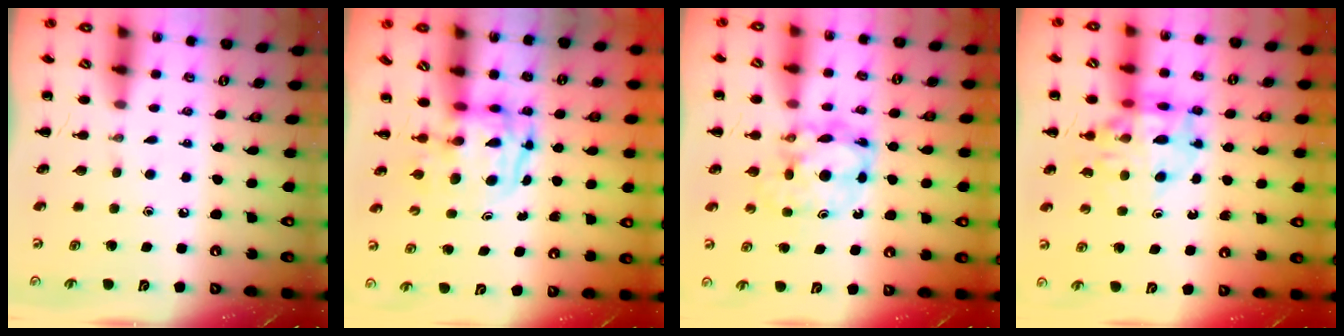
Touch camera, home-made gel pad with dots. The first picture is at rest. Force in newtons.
{"total": 3.7, "press": 3.7, "slide": 0.5}
{"total": 8.0, "press": 7.8, "slide": 1.5}
{"total": 13.8, "press": 13.2, "slide": 3.7}